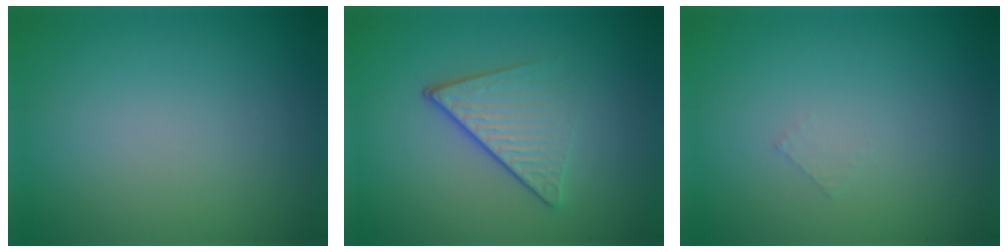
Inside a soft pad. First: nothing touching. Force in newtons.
{"total": 4.2, "press": 2.7, "slide": 3.2}
{"total": 0.5, "press": 0.5, "slide": 0.1}